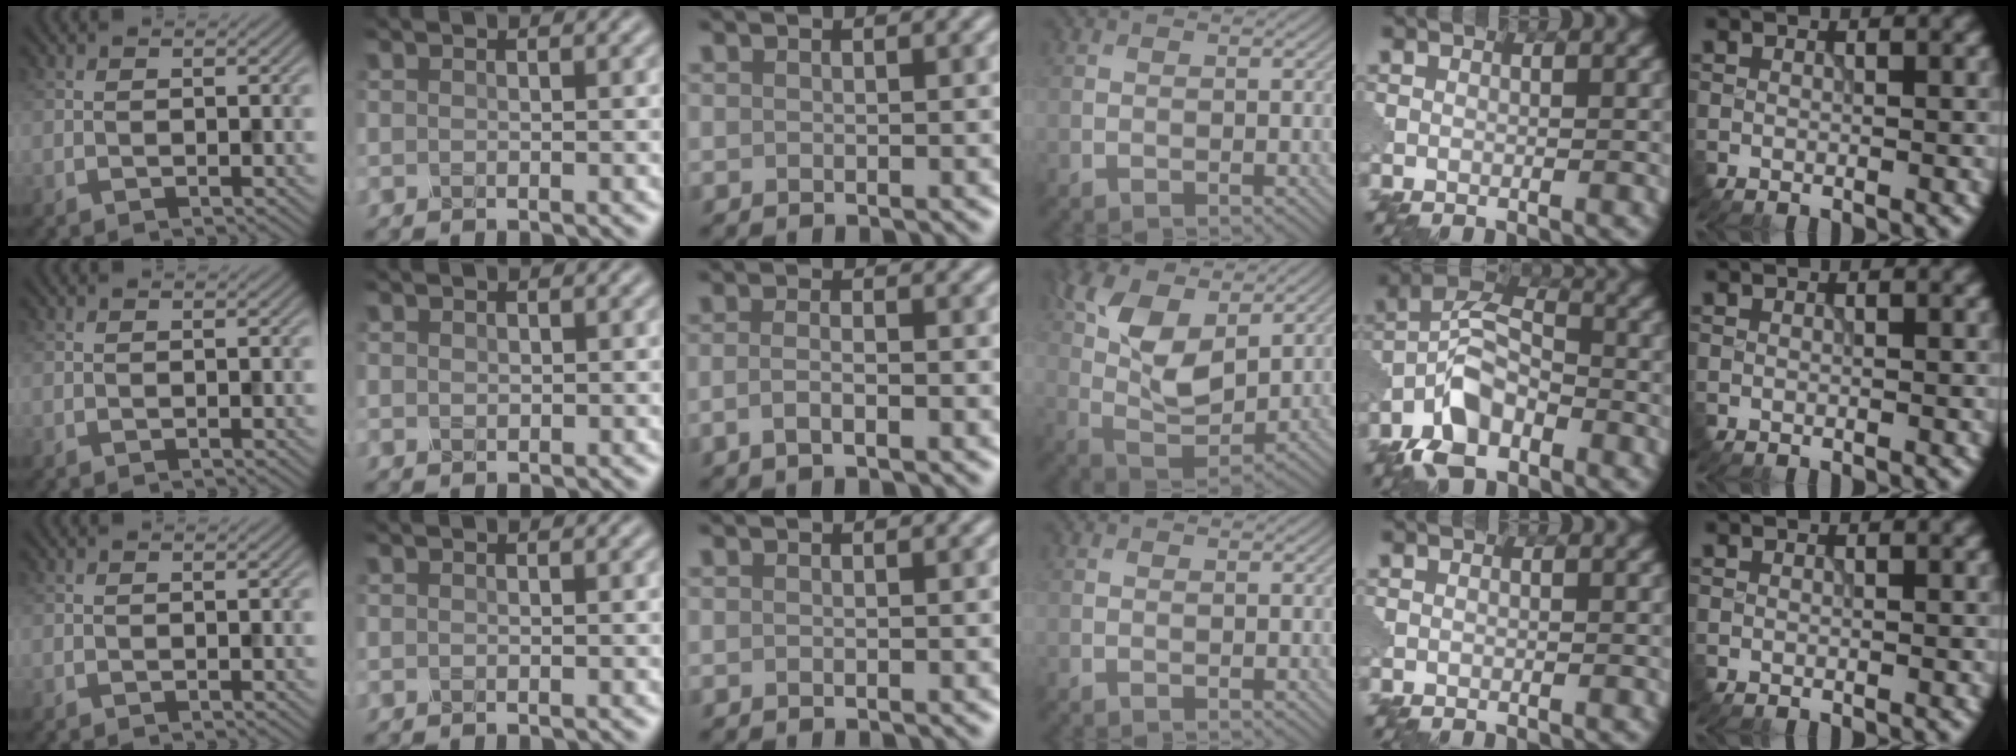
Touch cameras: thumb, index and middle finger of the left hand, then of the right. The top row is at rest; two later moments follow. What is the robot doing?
{"motion": "insert", "object": "pin"}